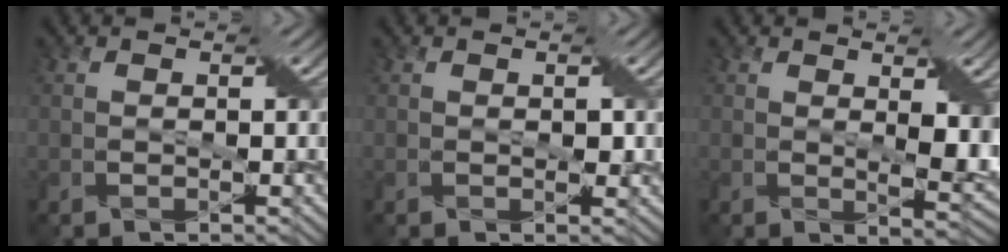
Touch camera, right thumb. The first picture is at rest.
{"total": 1.0, "force": [0.2, 0.5, 0.8], "torque": [-0.010, -0.001, 0.003]}
{"total": 5.2, "force": [1.1, 2.3, 4.6], "torque": [-0.078, -0.012, 0.025]}